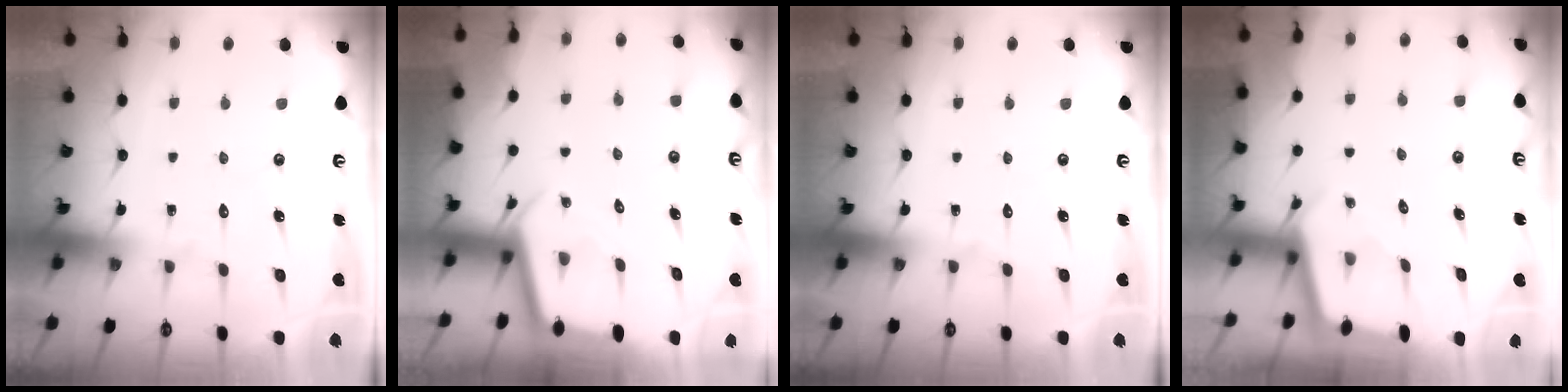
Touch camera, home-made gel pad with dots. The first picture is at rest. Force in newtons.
{"total": 2.3, "press": 2.3, "slide": 0.1}
{"total": 0.0}
{"total": 1.9, "press": 1.9, "slide": 0.1}